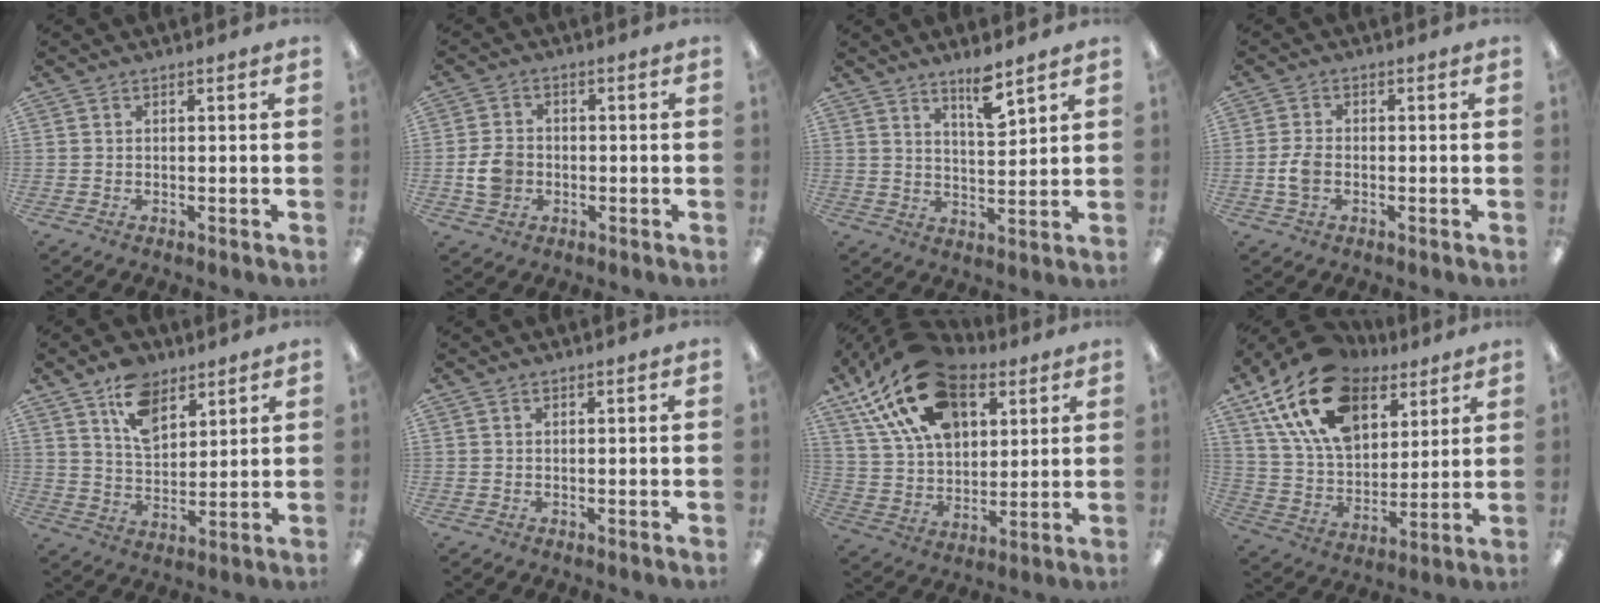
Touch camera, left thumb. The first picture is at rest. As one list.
[{"total": 6.1, "force": [-1.3, 4.9, 3.5], "torque": [-0.063, 0.006, -0.023]}, {"total": 5.1, "force": [4.0, 1.0, 3.1], "torque": [-0.048, -0.025, 0.065]}, {"total": 4.6, "force": [-0.9, 2.9, 3.4], "torque": [-0.071, 0.004, -0.016]}, {"total": 11.8, "force": [7.4, 7.2, 5.7], "torque": [-0.095, -0.026, 0.137]}, {"total": 0.6, "force": [0.3, 0.3, 0.4], "torque": [-0.008, 0.003, 0.005]}, {"total": 23.0, "force": [12.9, 13.5, 13.5], "torque": [-0.255, -0.043, 0.234]}, {"total": 21.3, "force": [12.0, 13.0, 11.8], "torque": [-0.236, -0.047, 0.216]}]